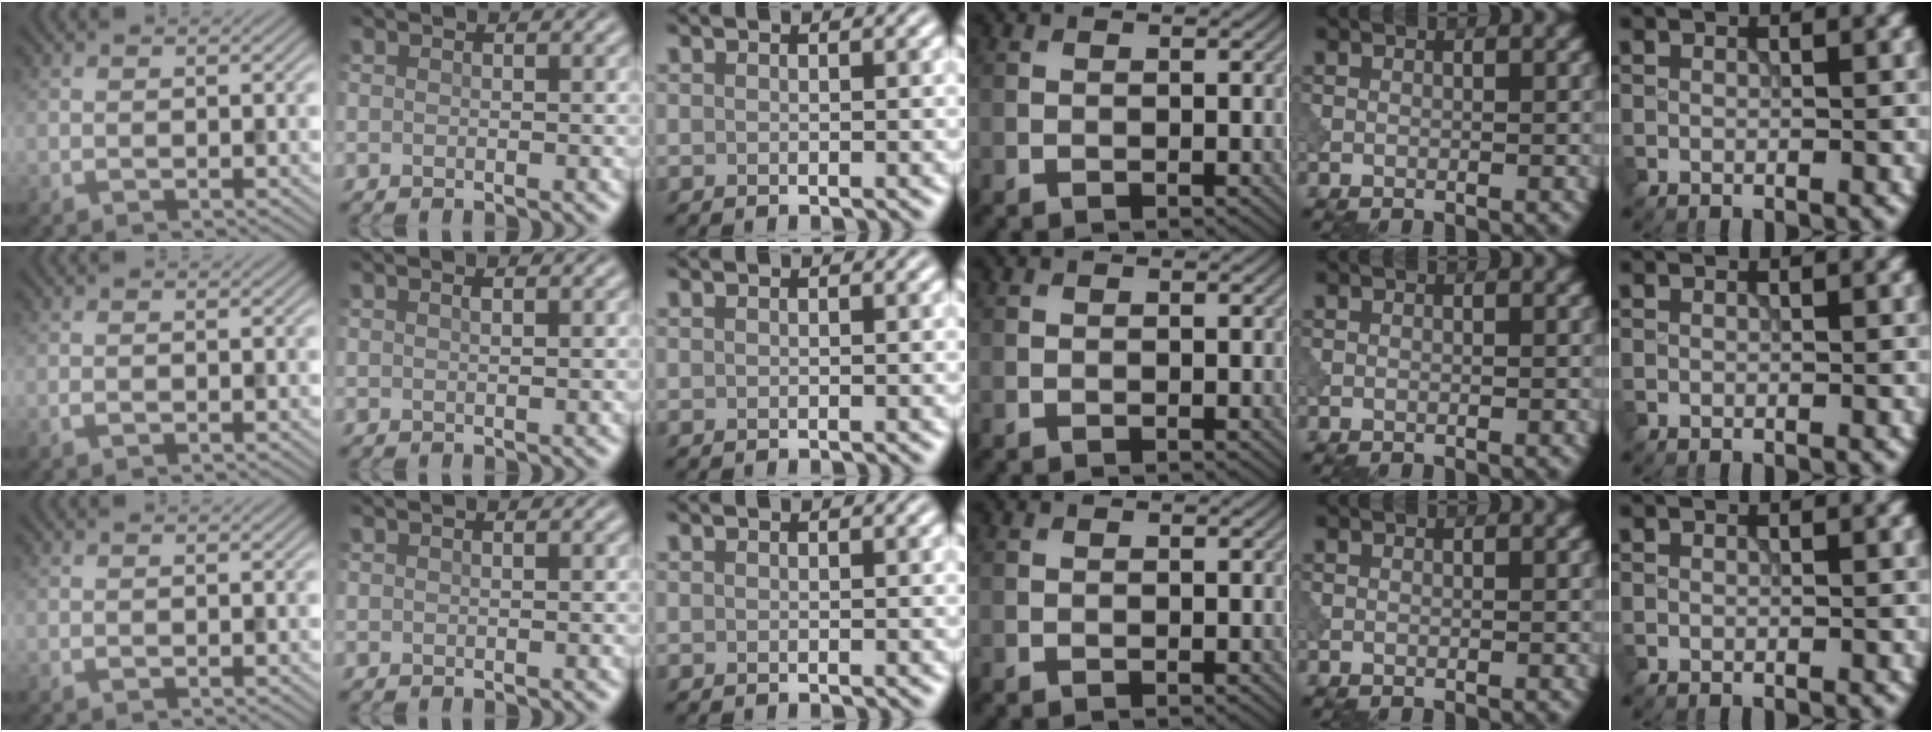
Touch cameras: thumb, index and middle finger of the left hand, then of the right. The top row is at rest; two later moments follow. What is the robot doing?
{"motion": "dispense", "object": "pipette"}